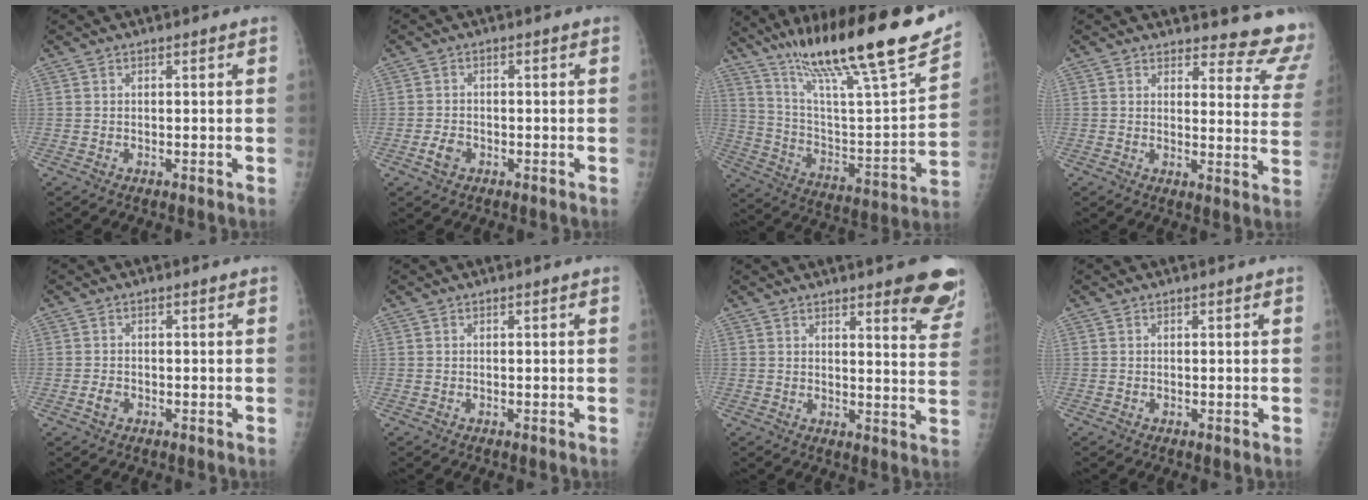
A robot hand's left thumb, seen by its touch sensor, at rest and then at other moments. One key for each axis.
{"total": 2.6, "fx": -1.2, "fy": 1.8, "fz": 1.5, "tx": -0.026, "ty": 0.004, "tz": -0.021}
{"total": 29.3, "fx": 20.6, "fy": 4.0, "fz": 20.4, "tx": -0.319, "ty": -0.055, "tz": 0.346}
{"total": 14.1, "fx": 13.7, "fy": 3.0, "fz": 1.5, "tx": 0.029, "ty": -0.141, "tz": 0.123}
{"total": 1.6, "fx": -0.7, "fy": 1.1, "fz": 0.9, "tx": -0.016, "ty": 0.002, "tz": -0.013}
{"total": 0.0}
{"total": 11.5, "fx": 7.9, "fy": 2.6, "fz": 7.9, "tx": -0.060, "ty": -0.043, "tz": 0.083}
{"total": 0.0}